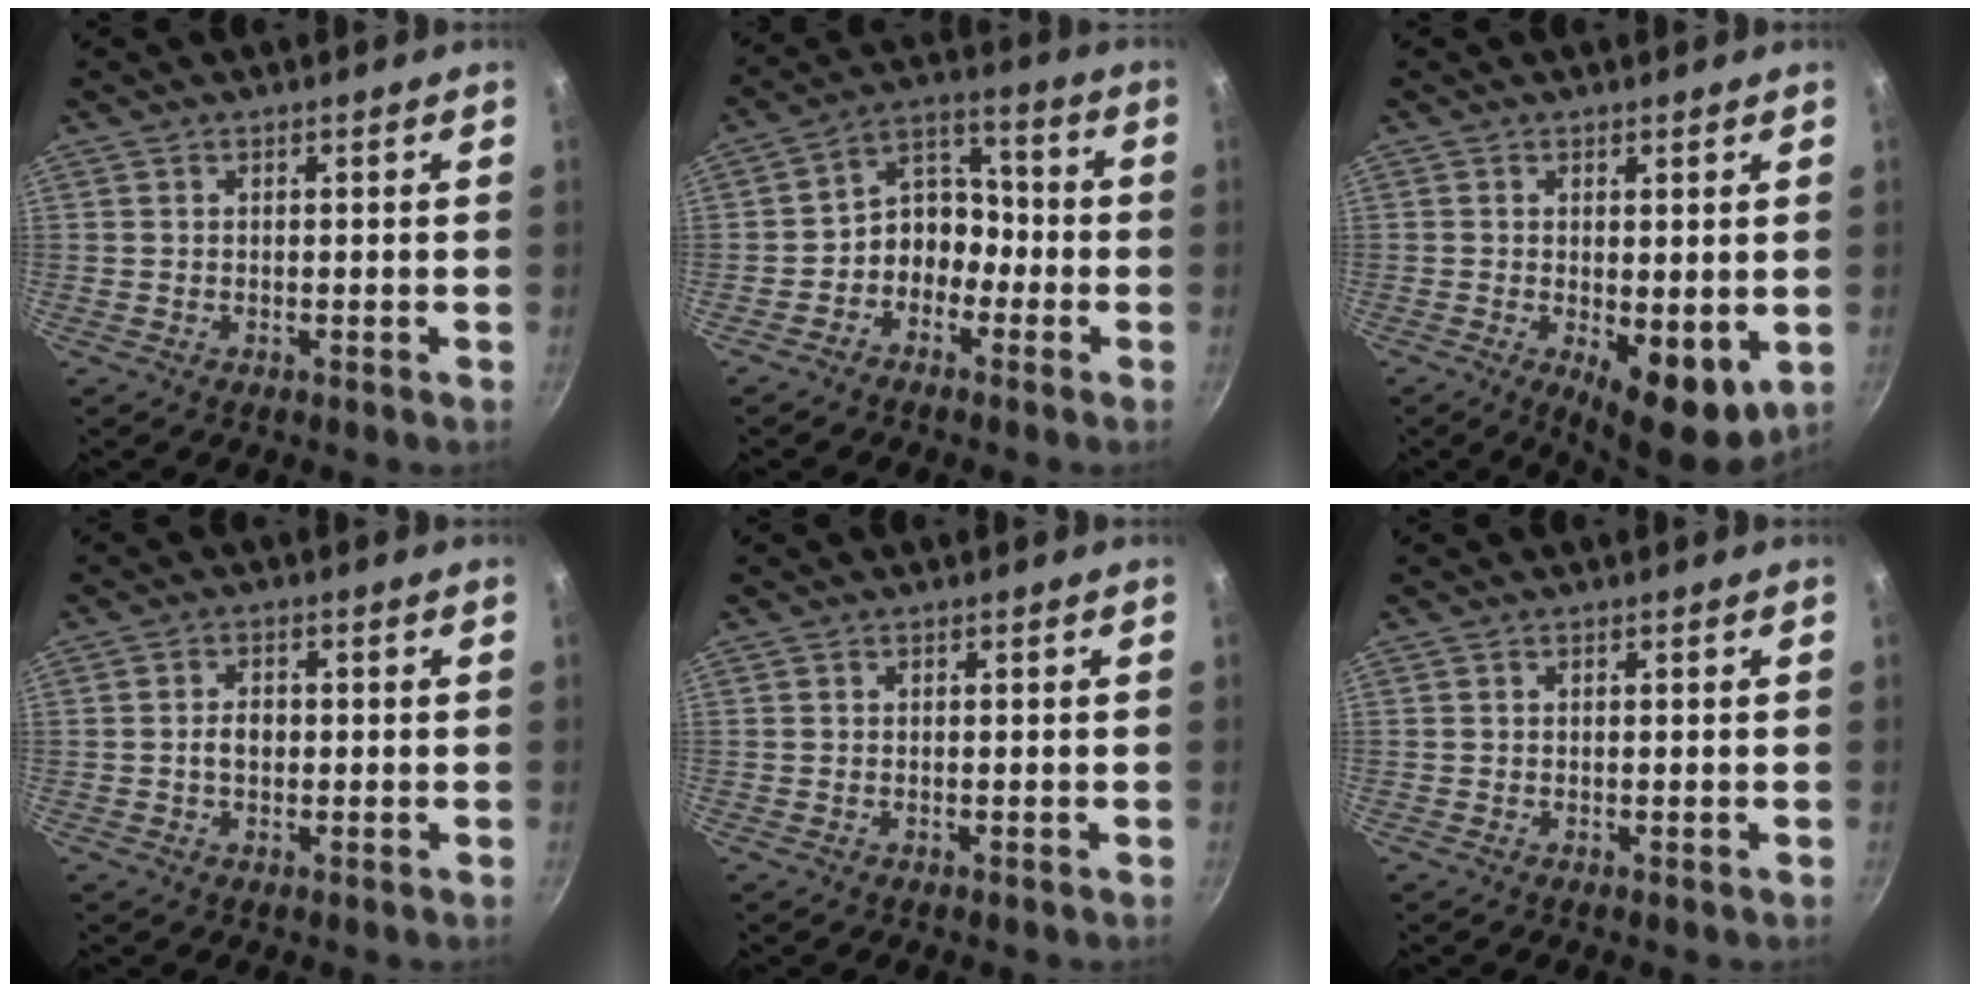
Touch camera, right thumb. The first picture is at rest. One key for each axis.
{"total": 8.4, "fx": -3.2, "fy": 6.7, "fz": 4.1, "tx": -0.018, "ty": 0.057, "tz": -0.070}
{"total": 8.6, "fx": -1.2, "fy": 3.5, "fz": 7.7, "tx": -0.093, "ty": -0.017, "tz": -0.005}
{"total": 3.0, "fx": -0.3, "fy": 2.1, "fz": 2.1, "tx": -0.023, "ty": 0.009, "tz": -0.006}
{"total": 0.0}
{"total": 0.0}